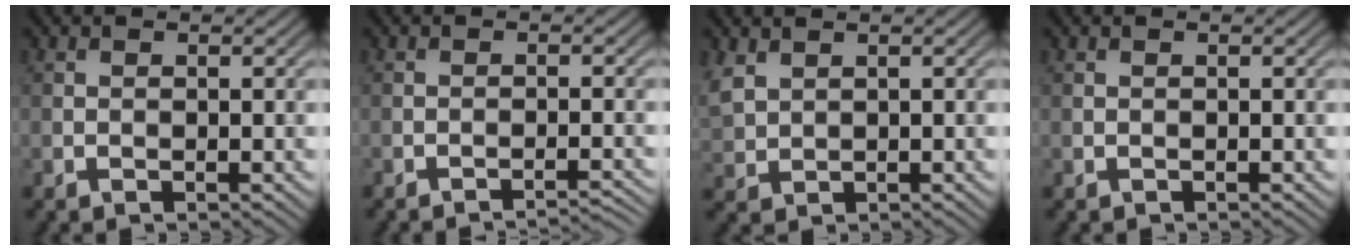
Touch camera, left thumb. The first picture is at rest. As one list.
[{"total": 2.9, "force": [-2.6, 0.2, 1.3], "torque": [-0.016, 0.009, -0.044]}, {"total": 2.9, "force": [1.6, 1.9, 1.5], "torque": [-0.052, 0.003, 0.038]}, {"total": 0.0}]